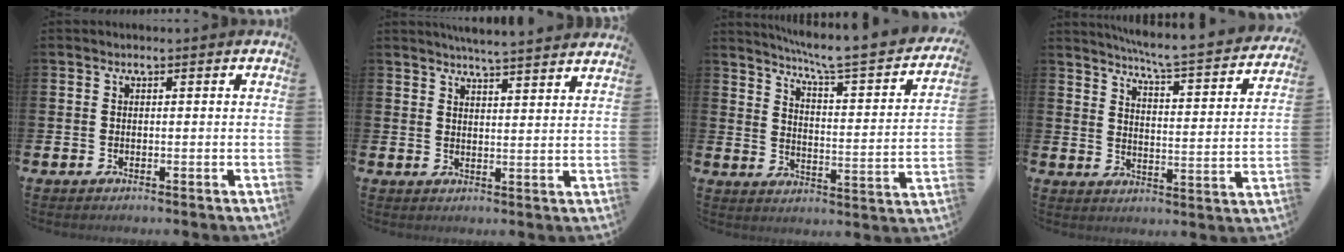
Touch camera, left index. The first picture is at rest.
{"total": 4.8, "force": [4.7, -0.8, 0.5], "torque": [-0.014, -0.031, 0.081]}
{"total": 6.2, "force": [5.3, -0.1, 3.2], "torque": [-0.067, -0.051, 0.077]}
{"total": 5.9, "force": [5.5, -0.3, 2.1], "torque": [-0.054, -0.053, 0.087]}